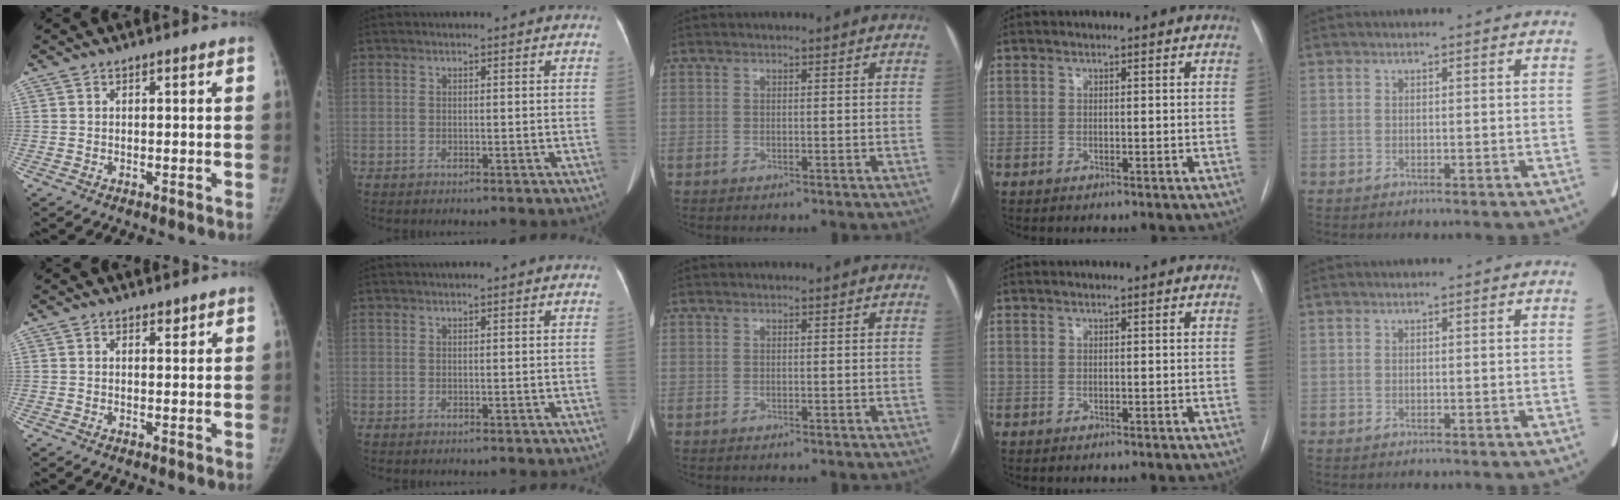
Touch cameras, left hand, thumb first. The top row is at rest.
{"thumb": {"total": 0.9, "force": [0.7, 0.4, 0.2], "torque": [0.005, -0.005, 0.010]}, "index": {"total": 1.1, "force": [0.8, 0.0, 0.7], "torque": [-0.008, 0.018, 0.015]}}